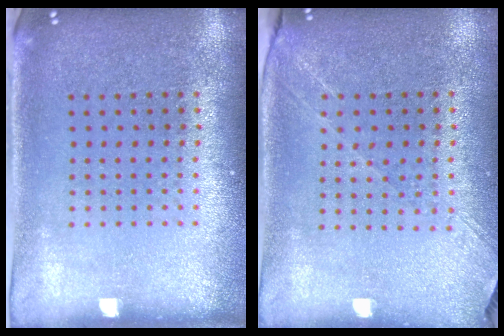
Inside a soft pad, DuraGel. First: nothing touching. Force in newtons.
{"total": 1.3, "press": 1.2, "slide": 0.5}